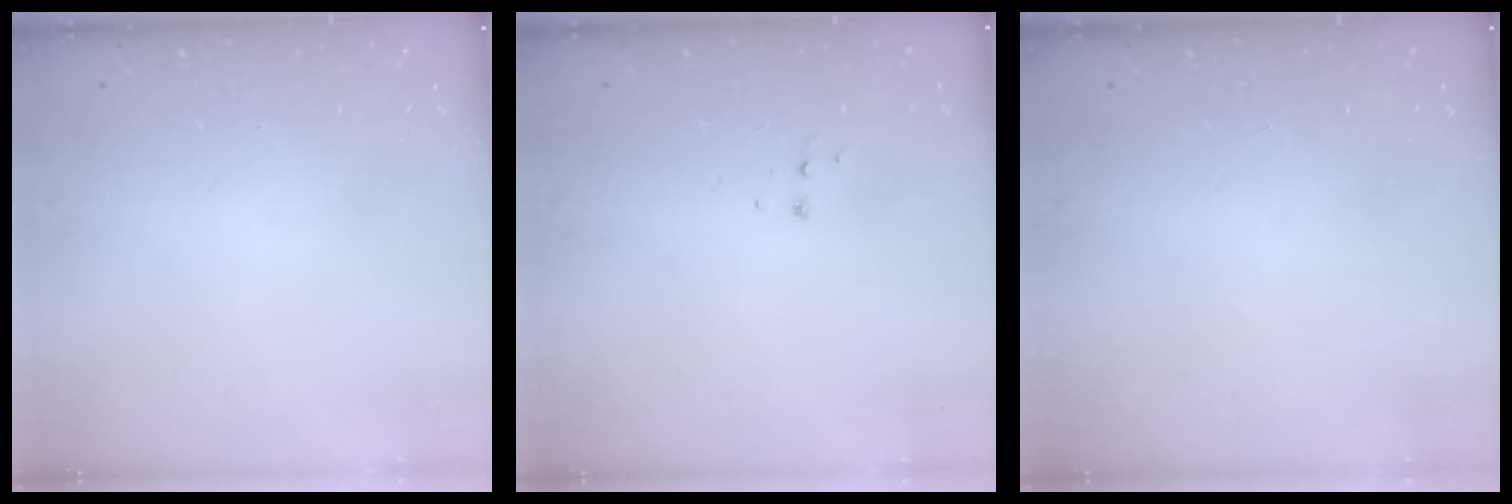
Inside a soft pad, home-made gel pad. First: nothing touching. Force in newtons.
{"total": 3.7, "press": 3.7, "slide": 0.4}
{"total": 0.0}